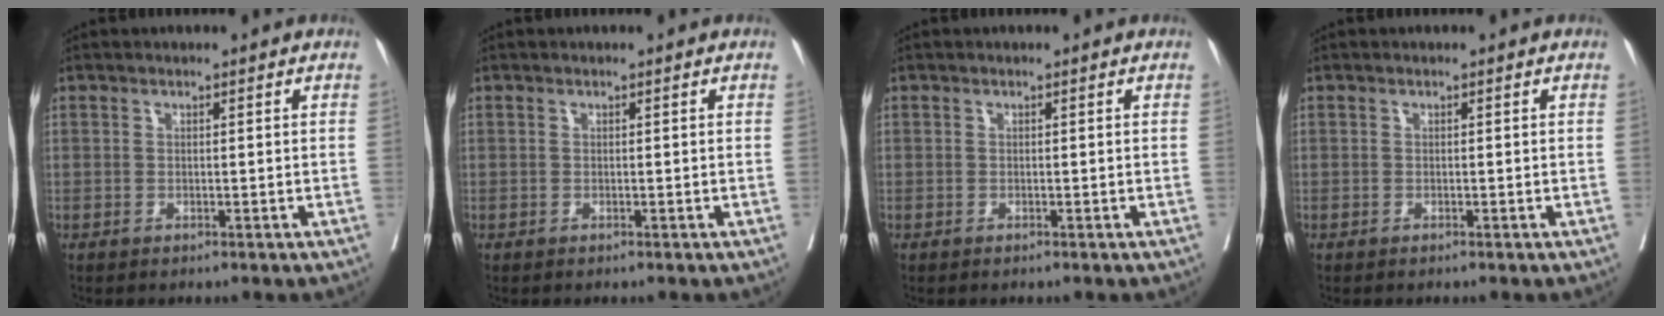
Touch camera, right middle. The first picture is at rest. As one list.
[{"total": 0.0}, {"total": 0.0}, {"total": 0.0}]